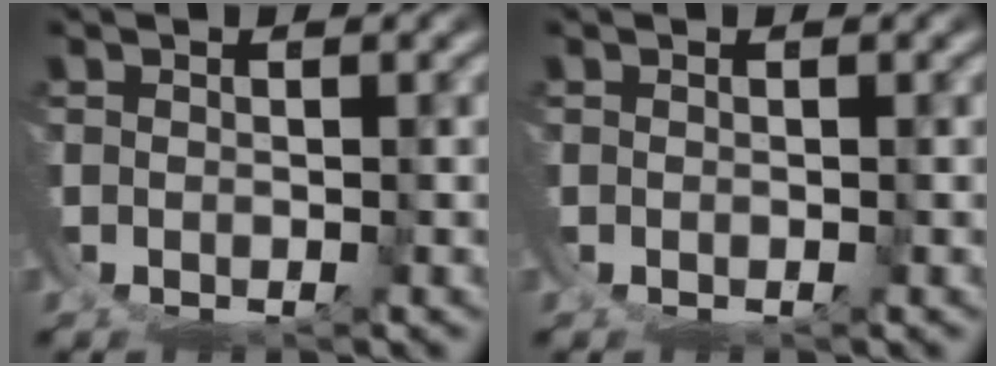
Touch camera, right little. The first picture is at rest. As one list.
[{"total": 0.0}]